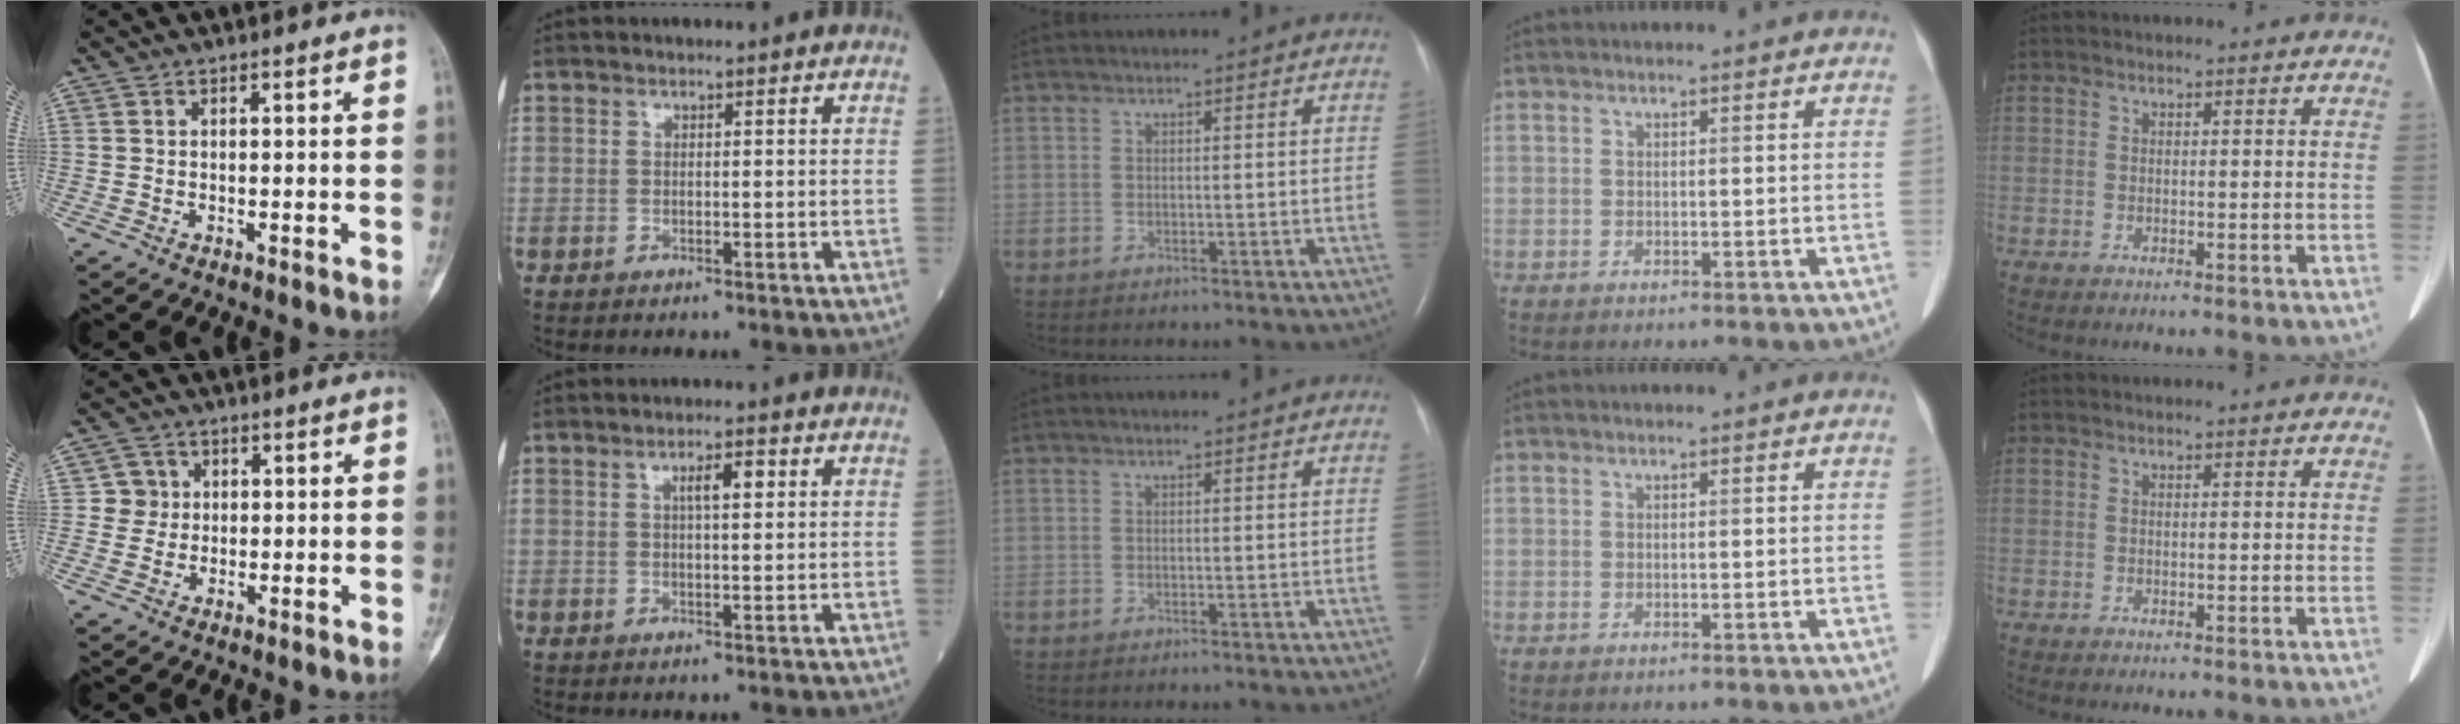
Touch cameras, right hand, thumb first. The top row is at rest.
{"thumb": {"total": 3.4, "force": [0.5, 3.4, 0.1], "torque": [0.026, 0.006, 0.001]}, "index": {"total": 3.3, "force": [1.1, 0.7, 3.0], "torque": [-0.052, 0.005, 0.018]}}